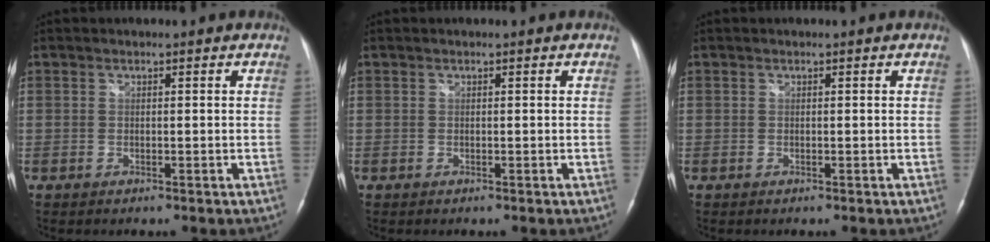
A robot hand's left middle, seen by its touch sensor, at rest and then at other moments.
{"total": 0.0}
{"total": 0.0}